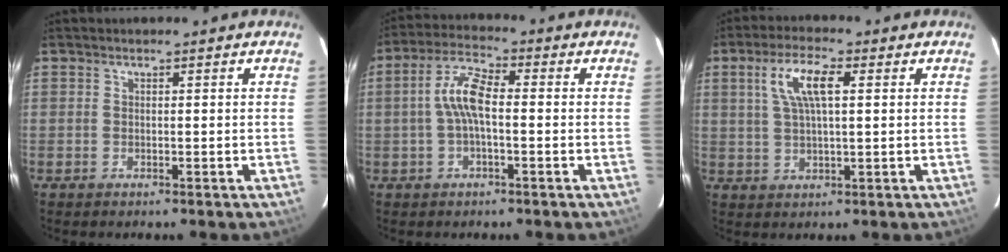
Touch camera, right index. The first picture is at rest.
{"total": 6.9, "force": [-0.5, 2.3, 6.5], "torque": [-0.139, 0.020, -0.013]}
{"total": 7.6, "force": [2.4, 2.3, 6.8], "torque": [-0.132, 0.012, 0.046]}